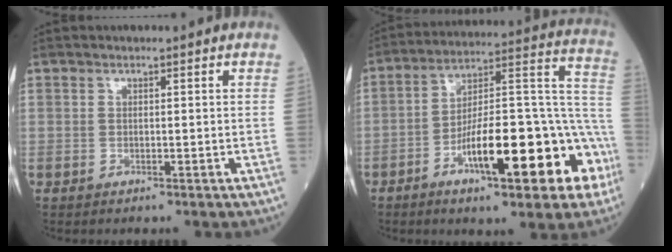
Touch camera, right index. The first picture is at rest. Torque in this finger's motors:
{"motor_torque": [1.31, -0.83, 0.69, 0.21]}